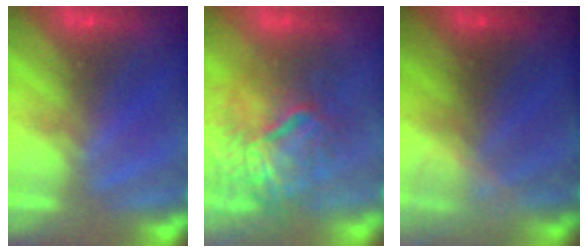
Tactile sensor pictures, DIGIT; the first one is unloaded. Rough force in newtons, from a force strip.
{"total": 10.2}
{"total": 2.5}